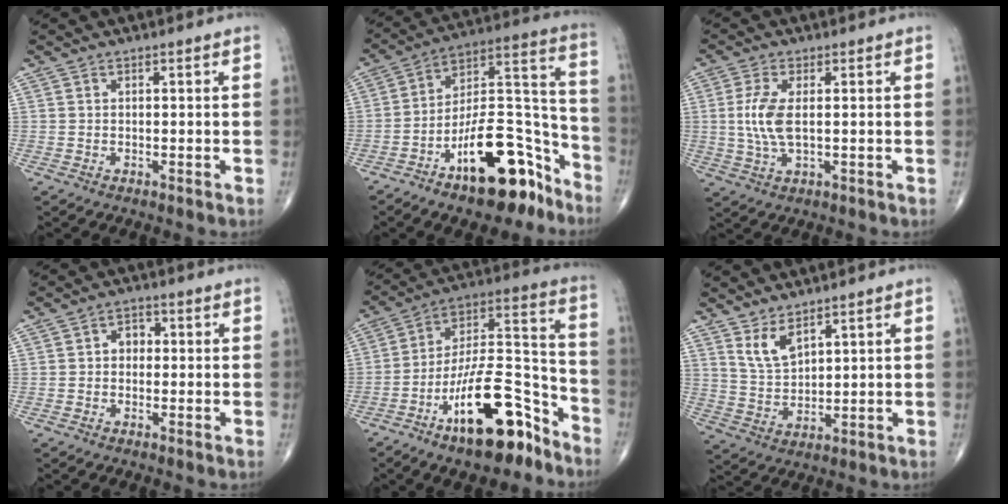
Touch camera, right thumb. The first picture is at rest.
{"total": 20.9, "force": [-12.5, 8.7, 14.3], "torque": [-0.192, 0.107, -0.202]}
{"total": 6.7, "force": [0.5, 2.7, 6.1], "torque": [-0.146, -0.004, 0.011]}
{"total": 3.2, "force": [0.0, 2.5, 1.9], "torque": [-0.013, 0.014, -0.006]}
{"total": 21.0, "force": [-12.4, 7.8, 15.0], "torque": [-0.238, 0.095, -0.211]}
{"total": 5.7, "force": [3.8, 2.4, 3.4], "torque": [-0.058, -0.032, 0.083]}